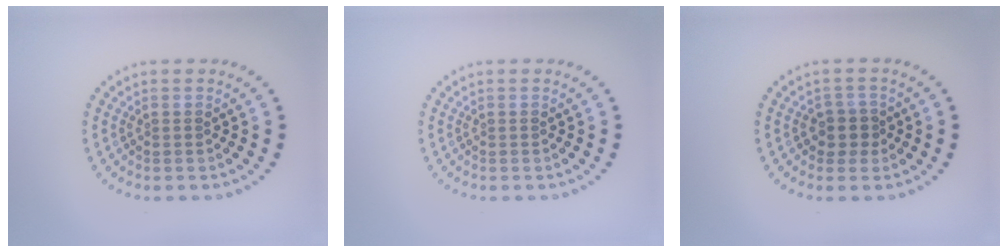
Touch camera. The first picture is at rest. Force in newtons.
{"total": 0.0}
{"total": 2.1, "press": 1.9, "slide": 1.0}